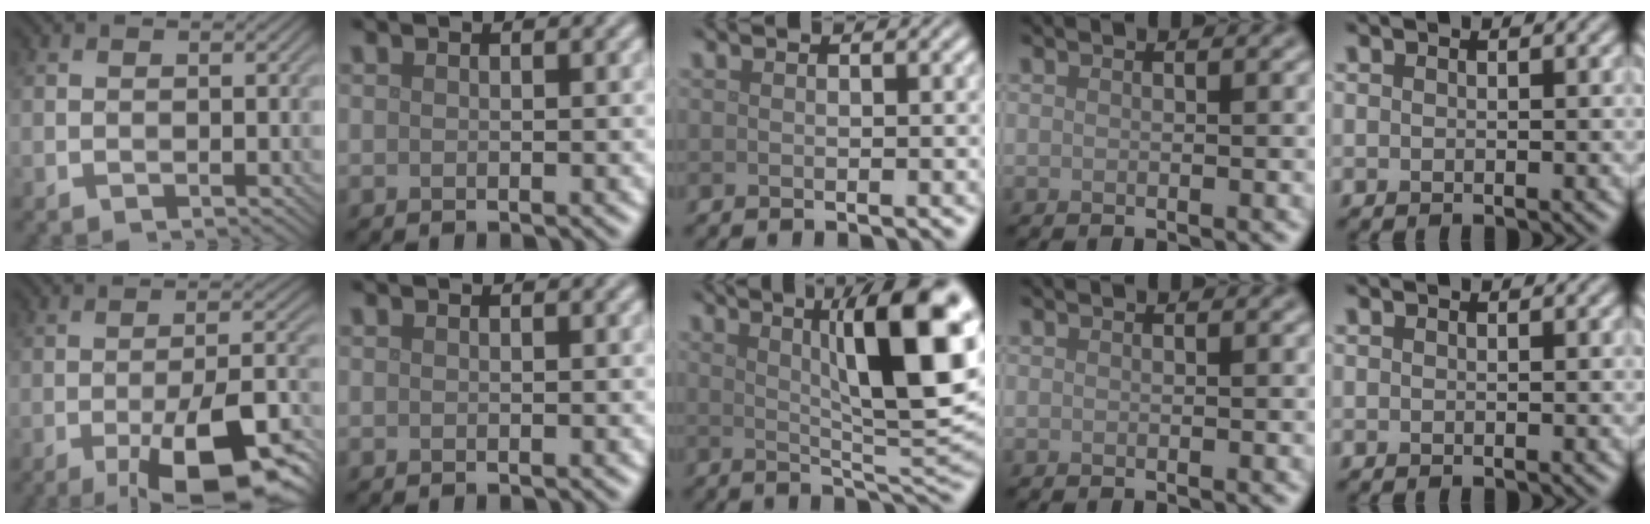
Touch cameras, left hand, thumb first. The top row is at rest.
{"thumb": {"total": 14.6, "force": [-7.6, 4.3, 11.7], "torque": [-0.172, 0.003, -0.123]}, "middle": {"total": 12.7, "force": [3.9, 3.1, 11.7], "torque": [-0.140, 0.007, 0.063]}}